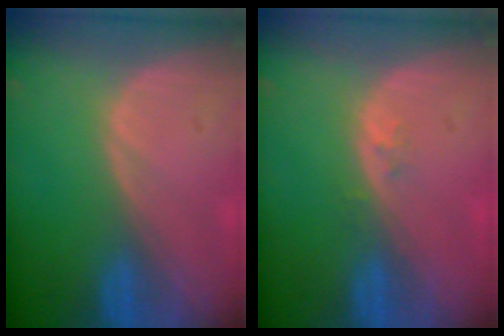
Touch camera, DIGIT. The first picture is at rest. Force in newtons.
{"total": 1.1, "press": 0.8, "slide": 0.7}